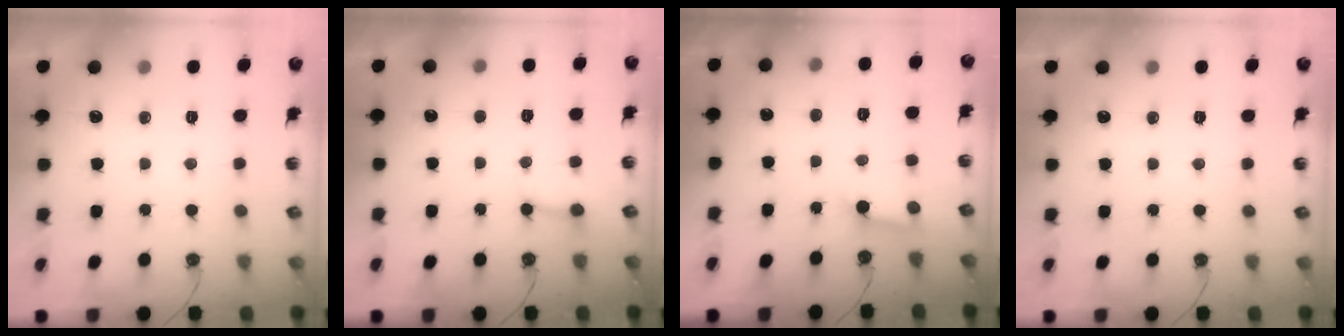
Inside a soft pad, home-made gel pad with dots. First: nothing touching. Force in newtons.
{"total": 6.4, "press": 6.4, "slide": 0.8}
{"total": 3.0, "press": 3.0, "slide": 0.4}
{"total": 0.0}